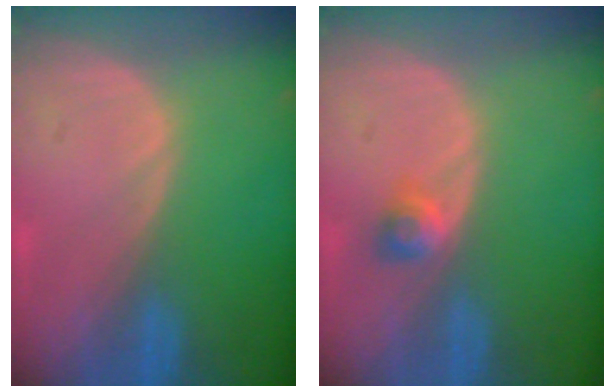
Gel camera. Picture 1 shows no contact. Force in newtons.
{"total": 2.6, "press": 2.2, "slide": 1.4}